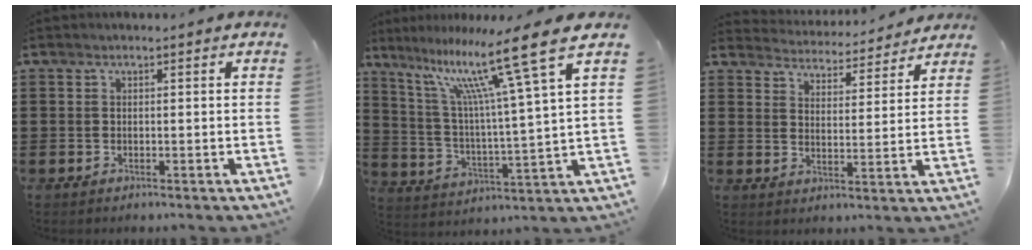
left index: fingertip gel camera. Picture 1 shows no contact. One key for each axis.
{"total": 14.7, "fx": 9.9, "fy": 0.4, "fz": 10.9, "tx": -0.217, "ty": -0.055, "tz": 0.150}
{"total": 4.3, "fx": 4.3, "fy": -0.1, "fz": -0.2, "tx": -0.020, "ty": -0.035, "tz": 0.071}